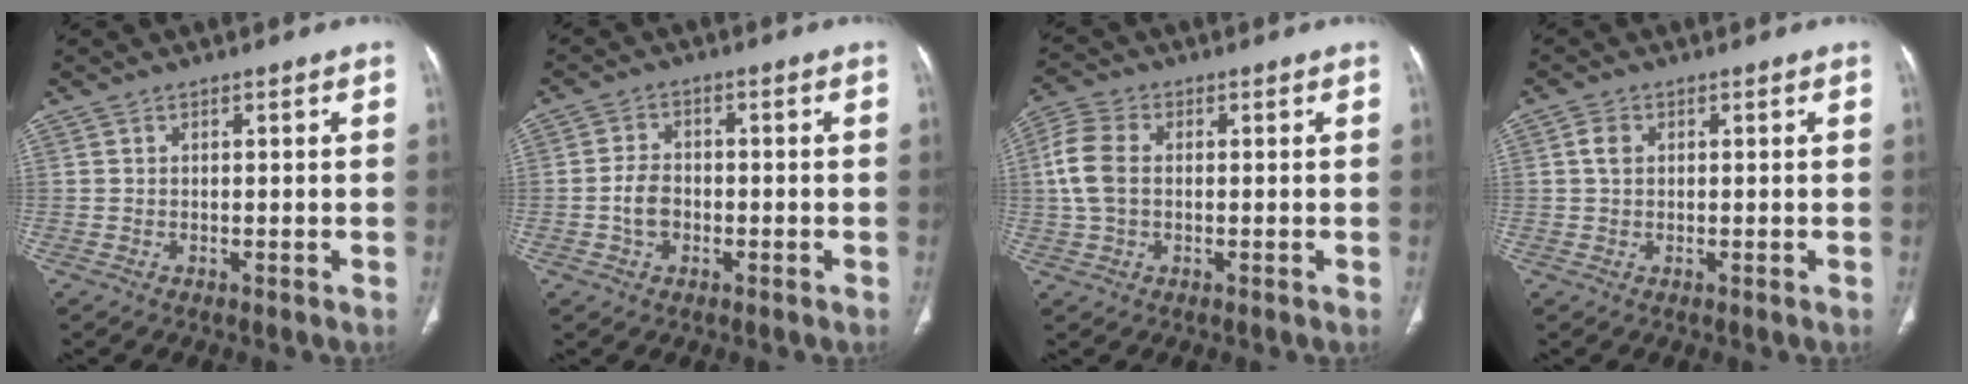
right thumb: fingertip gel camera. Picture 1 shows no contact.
{"total": 4.4, "force": [-1.1, 3.2, 2.8], "torque": [-0.042, 0.015, -0.024]}
{"total": 7.4, "force": [0.4, 4.9, 5.5], "torque": [-0.128, 0.016, 0.005]}
{"total": 2.2, "force": [0.5, 1.6, 1.5], "torque": [-0.025, 0.005, 0.008]}